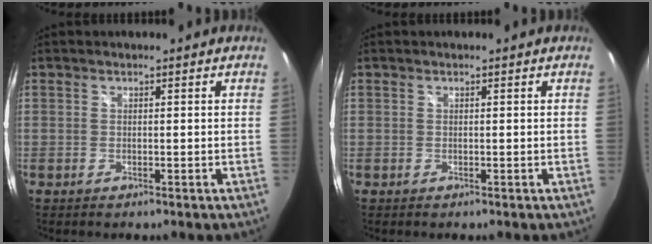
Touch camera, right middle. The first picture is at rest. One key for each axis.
{"total": 0.0}